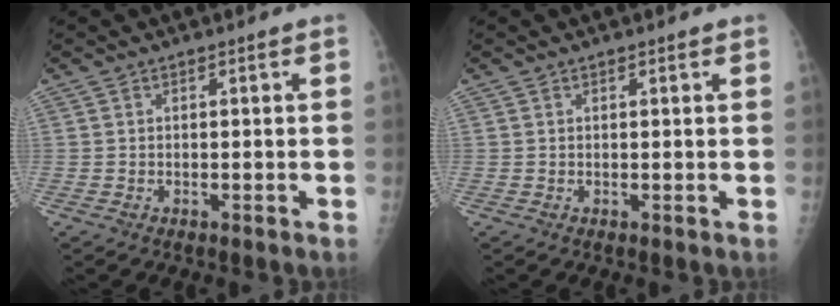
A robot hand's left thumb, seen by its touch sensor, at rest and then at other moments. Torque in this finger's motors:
{"motor_torque": [0.09, 0.21, -0.23, -0.15, 0.02]}